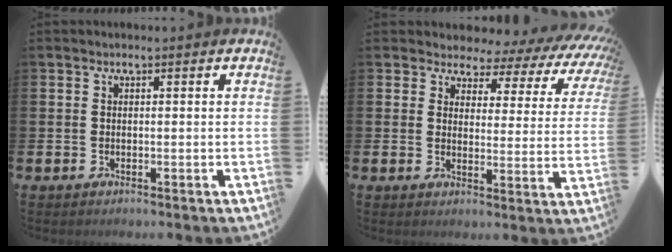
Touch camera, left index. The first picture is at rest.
{"total": 2.7, "force": [1.9, 1.8, 0.4], "torque": [-0.020, -0.028, 0.022]}